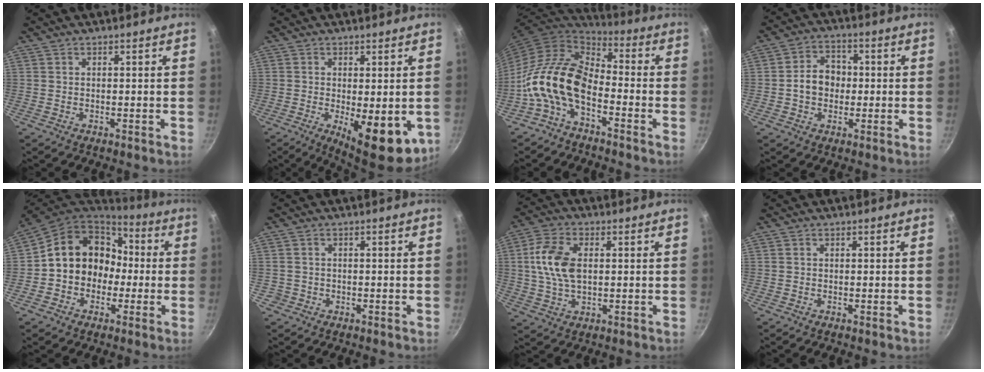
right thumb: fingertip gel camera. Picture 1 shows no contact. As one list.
[{"total": 12.0, "force": [-2.7, 4.5, 10.8], "torque": [-0.124, -0.009, -0.022]}, {"total": 14.6, "force": [-5.3, 8.4, 10.7], "torque": [-0.190, 0.053, -0.126]}, {"total": 7.3, "force": [-0.4, 5.8, 4.3], "torque": [-0.041, 0.019, -0.016]}, {"total": 15.3, "force": [-0.4, 13.2, 7.7], "torque": [-0.087, 0.052, -0.014]}, {"total": 1.4, "force": [-0.5, 1.3, 0.2], "torque": [0.002, 0.008, -0.005]}, {"total": 10.3, "force": [1.2, 6.2, 8.1], "torque": [-0.152, 0.012, 0.018]}, {"total": 0.0}]